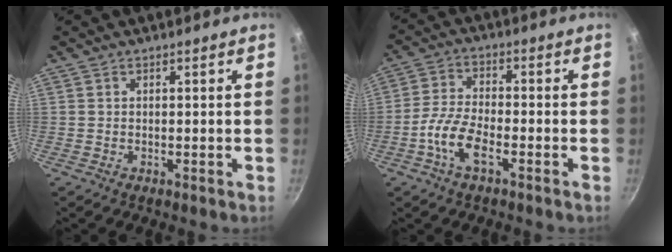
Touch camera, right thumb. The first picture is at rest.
{"total": 7.6, "force": [-3.4, 3.1, 6.0], "torque": [-0.126, 0.023, -0.077]}